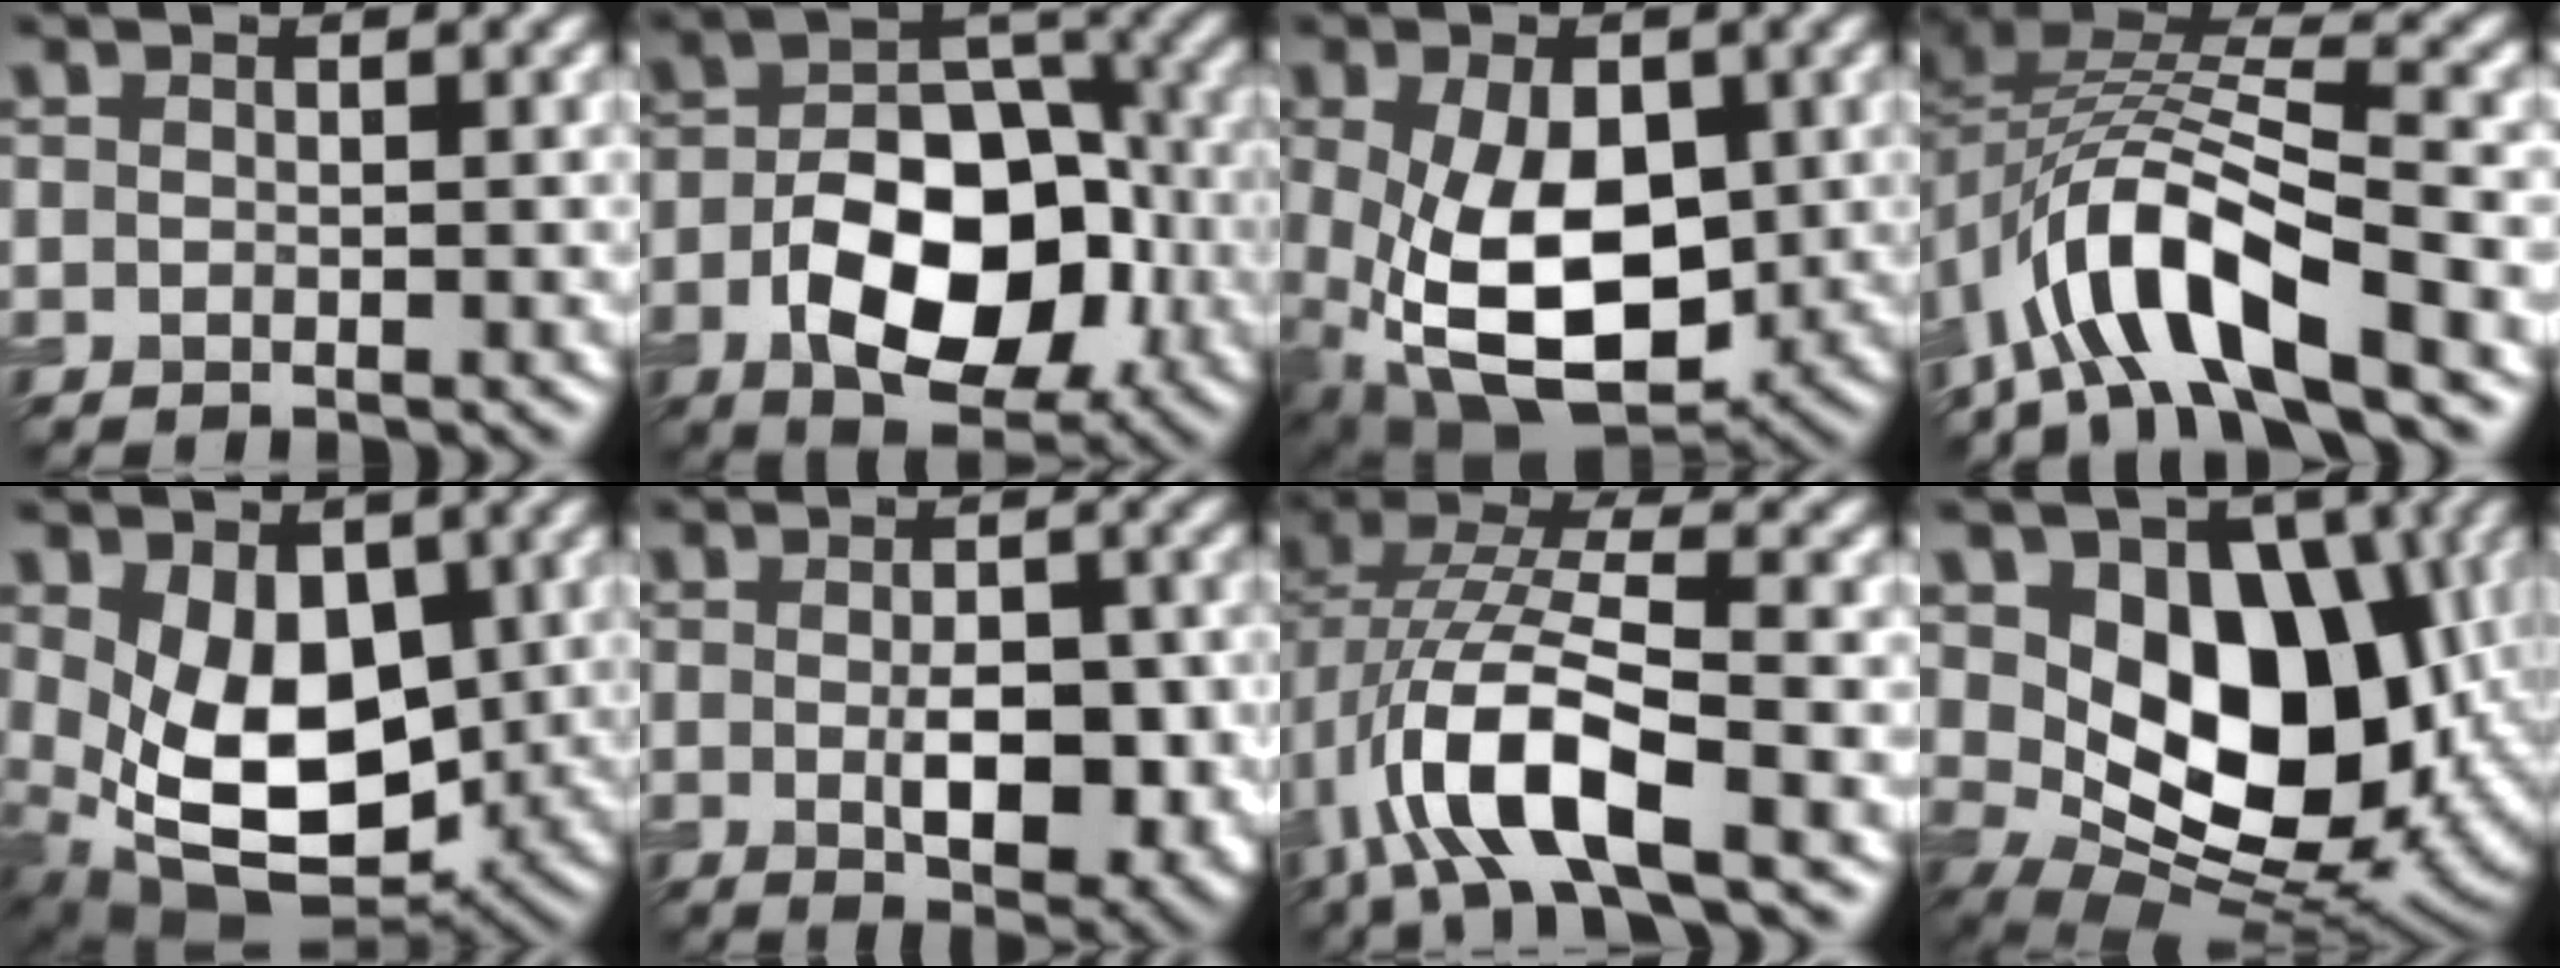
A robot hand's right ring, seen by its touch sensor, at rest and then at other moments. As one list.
[{"total": 10.7, "force": [-3.4, 6.6, 7.7], "torque": [-0.132, -0.012, -0.051]}, {"total": 10.5, "force": [-1.5, 6.5, 8.2], "torque": [-0.163, -0.029, -0.017]}, {"total": 10.4, "force": [-5.4, 3.9, 8.0], "torque": [-0.145, 0.012, -0.108]}, {"total": 8.5, "force": [0.2, 5.5, 6.5], "torque": [-0.121, -0.026, 0.012]}, {"total": 5.9, "force": [-1.1, 2.7, 5.1], "torque": [-0.079, -0.016, -0.011]}, {"total": 9.6, "force": [-3.6, 3.5, 8.1], "torque": [-0.168, 0.008, -0.076]}, {"total": 13.6, "force": [1.6, 9.4, 9.7], "torque": [-0.128, -0.022, 0.029]}]